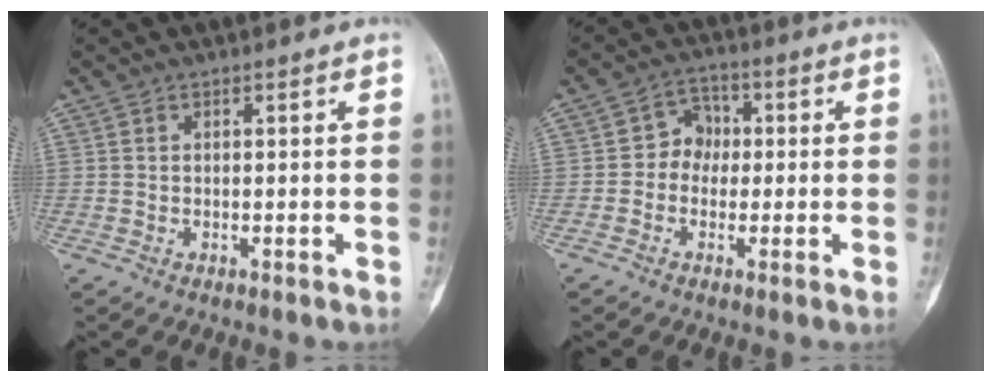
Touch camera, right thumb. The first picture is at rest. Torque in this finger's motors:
{"motor_torque": [-0.65, -0.21, 0.32, 0.26, -0.10]}